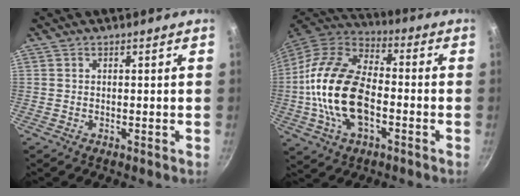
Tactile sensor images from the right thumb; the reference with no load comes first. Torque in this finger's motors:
{"motor_torque": [0.74, 0.79, 2.60, -0.17, 0.85]}